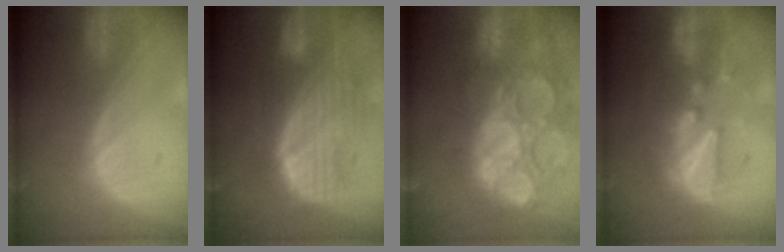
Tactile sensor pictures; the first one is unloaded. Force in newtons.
{"total": 10.2, "press": 8.9, "slide": 5.1}
{"total": 15.3, "press": 12.6, "slide": 8.7}
{"total": 8.1, "press": 7.9, "slide": 2.0}